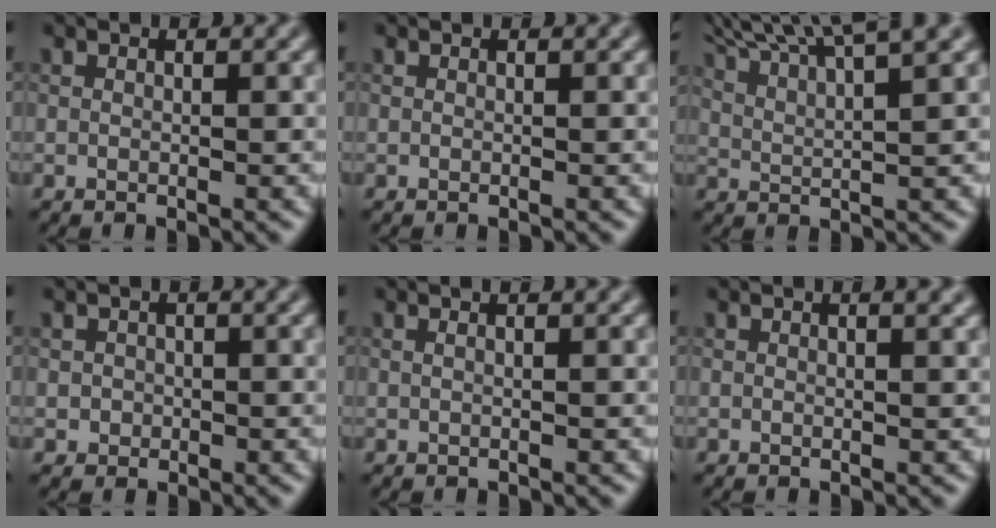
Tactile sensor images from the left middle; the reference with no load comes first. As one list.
[{"total": 0.0}, {"total": 9.0, "force": [7.2, 1.7, 5.1], "torque": [-0.075, 0.034, 0.083]}, {"total": 0.9, "force": [0.0, 0.9, 0.0], "torque": [0.007, -0.003, -0.002]}, {"total": 1.4, "force": [0.7, 0.6, 1.1], "torque": [-0.008, -0.002, -0.005]}, {"total": 1.2, "force": [0.7, 0.4, 1.0], "torque": [-0.009, 0.004, 0.008]}]